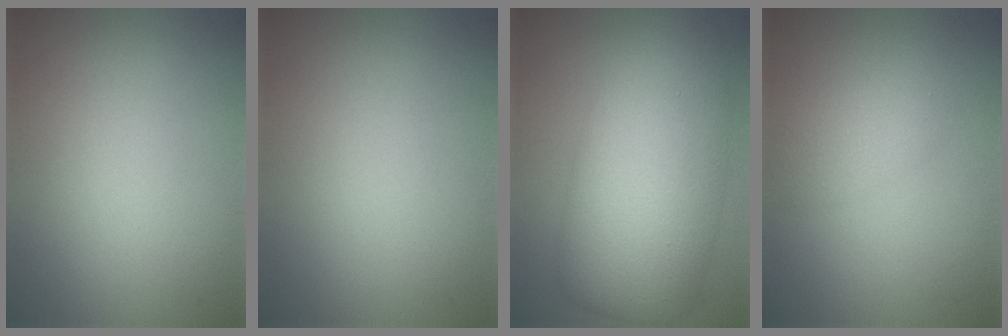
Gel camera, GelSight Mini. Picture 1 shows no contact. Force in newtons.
{"total": 0.0}
{"total": 11.0, "press": 11.0, "slide": 0.1}
{"total": 2.2, "press": 2.2, "slide": 0.2}